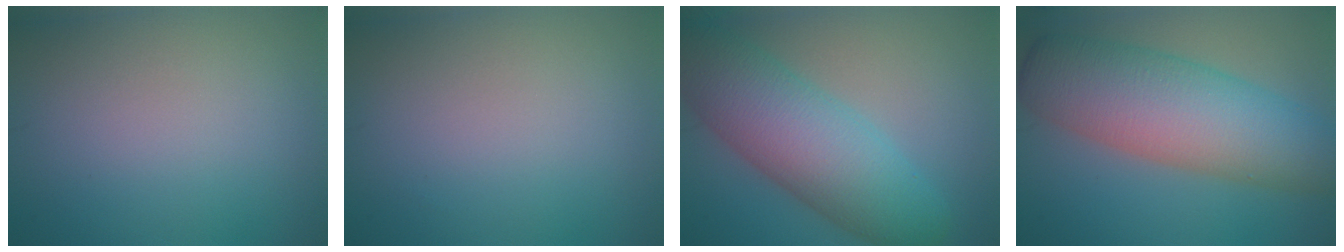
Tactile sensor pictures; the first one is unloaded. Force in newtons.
{"total": 0.0}
{"total": 10.0, "press": 10.0, "slide": 0.3}
{"total": 10.1, "press": 10.1, "slide": 0.2}